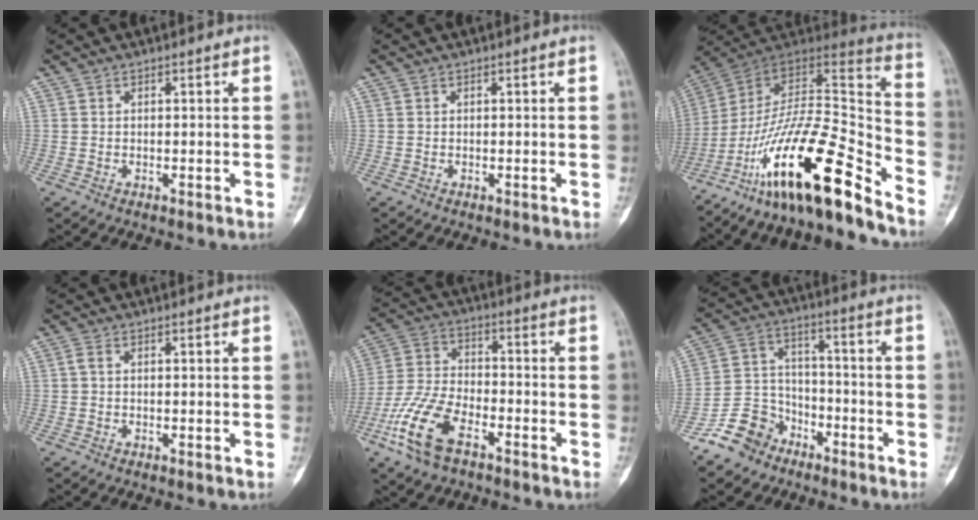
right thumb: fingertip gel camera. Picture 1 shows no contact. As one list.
[{"total": 0.0}, {"total": 24.8, "force": [-16.7, 5.3, 17.6], "torque": [-0.290, 0.090, -0.284]}, {"total": 0.8, "force": [0.0, 0.3, 0.7], "torque": [-0.018, -0.001, -0.002]}, {"total": 13.0, "force": [-7.0, 6.2, 9.1], "torque": [-0.194, 0.027, -0.139]}, {"total": 9.9, "force": [-6.9, 6.8, 2.1], "torque": [-0.017, 0.067, -0.136]}]